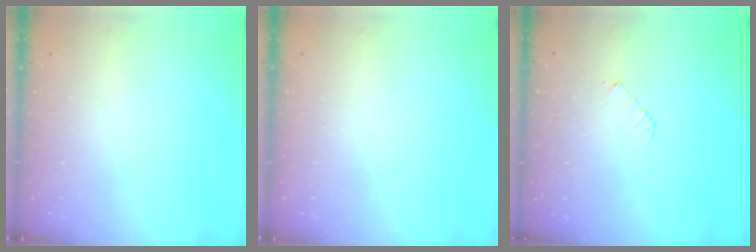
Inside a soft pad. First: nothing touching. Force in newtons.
{"total": 0.0}
{"total": 3.4, "press": 3.4, "slide": 0.3}